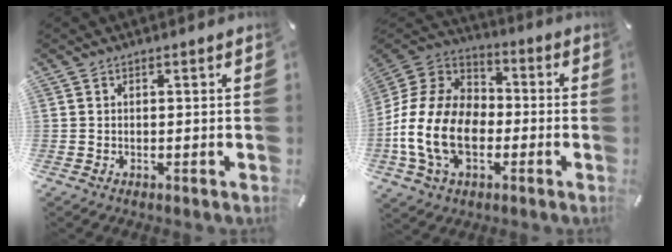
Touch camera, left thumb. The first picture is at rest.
{"total": 18.5, "force": [-5.4, 13.1, 11.9], "torque": [-0.262, 0.032, -0.095]}